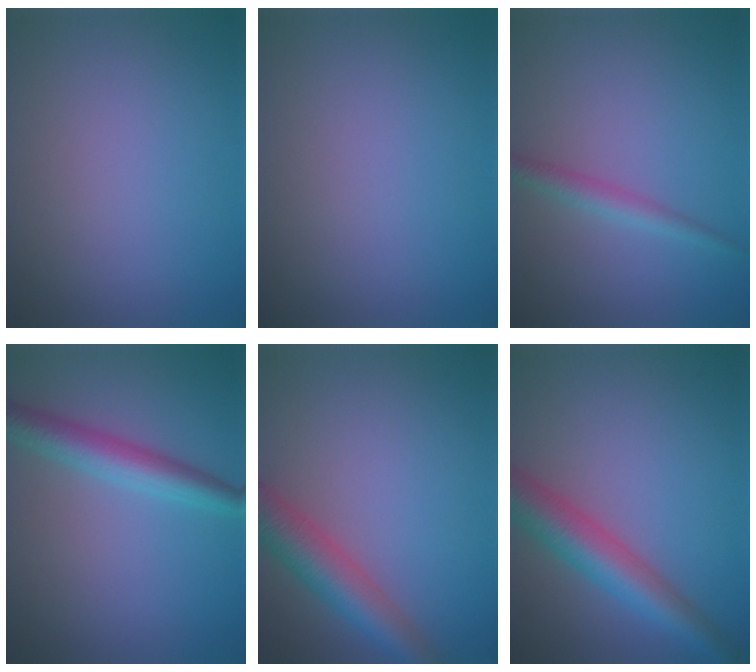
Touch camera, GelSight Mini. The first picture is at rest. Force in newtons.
{"total": 0.0}
{"total": 1.9, "press": 1.9, "slide": 0.1}
{"total": 3.9, "press": 3.9, "slide": 0.0}
{"total": 4.9, "press": 4.9, "slide": 0.2}
{"total": 5.7, "press": 5.7, "slide": 0.2}